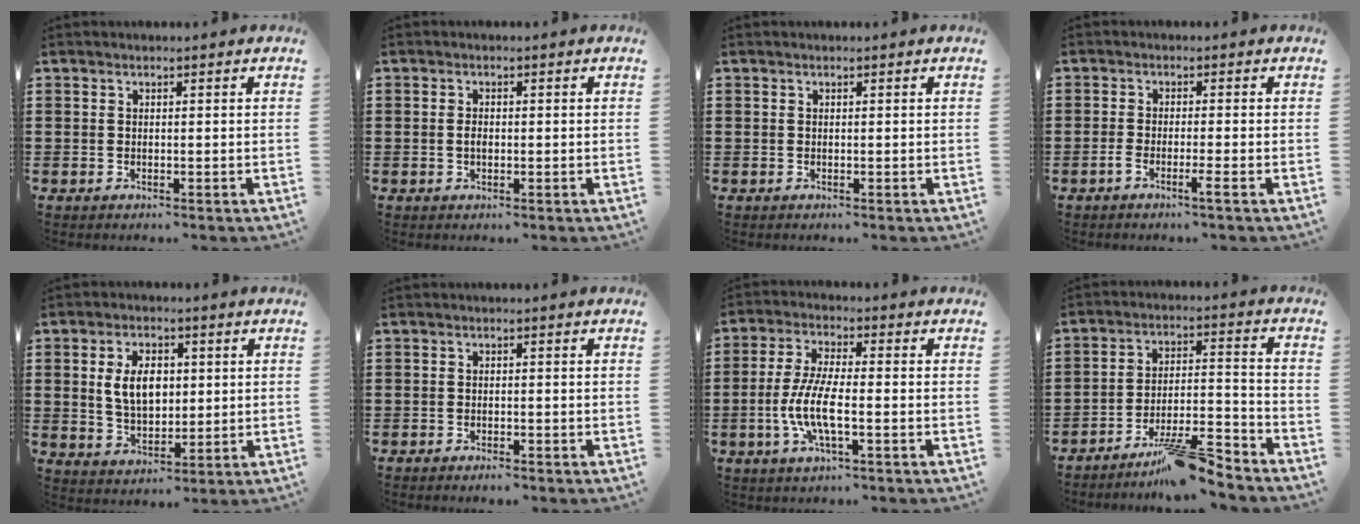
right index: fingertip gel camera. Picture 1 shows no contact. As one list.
[{"total": 1.4, "force": [-0.2, 0.8, 1.2], "torque": [-0.023, 0.003, -0.004]}, {"total": 0.0}, {"total": 2.2, "force": [-1.4, 0.0, 1.7], "torque": [-0.036, -0.004, -0.028]}, {"total": 6.6, "force": [1.0, 4.2, 5.0], "torque": [-0.100, 0.008, 0.010]}, {"total": 1.1, "force": [-1.1, 0.1, 0.2], "torque": [-0.008, -0.002, -0.021]}, {"total": 7.8, "force": [-2.5, 2.0, 7.1], "torque": [-0.160, -0.013, -0.054]}, {"total": 9.8, "force": [-8.1, 1.4, 5.4], "torque": [-0.076, 0.026, -0.147]}]